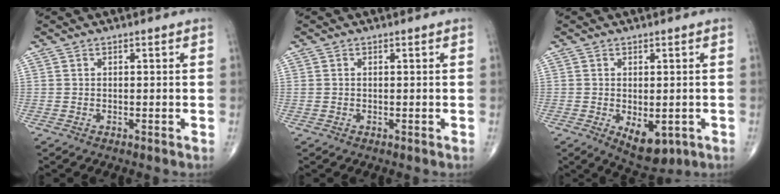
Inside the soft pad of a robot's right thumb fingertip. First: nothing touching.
{"total": 0.8, "force": [0.1, 0.5, 0.6], "torque": [-0.019, 0.008, 0.007]}
{"total": 7.1, "force": [-2.1, 3.8, 5.6], "torque": [-0.070, -0.006, -0.016]}